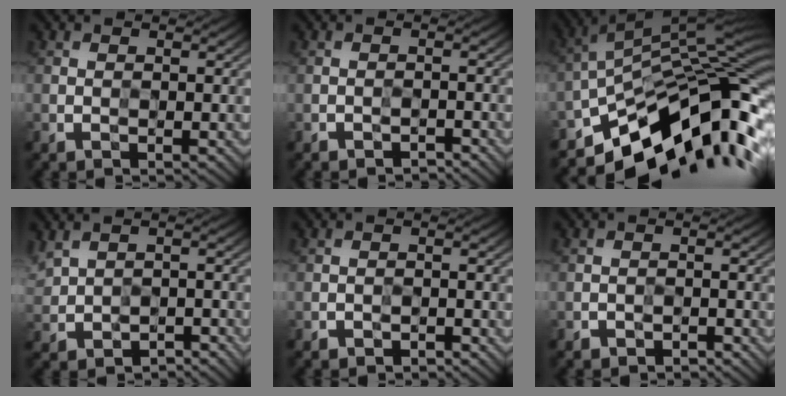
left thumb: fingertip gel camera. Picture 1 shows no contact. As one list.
[{"total": 1.6, "force": [-1.5, 0.6, 0.4], "torque": [-0.001, 0.003, -0.023]}, {"total": 14.9, "force": [-8.0, 5.9, 11.1], "torque": [-0.172, 0.012, -0.150]}, {"total": 4.8, "force": [-0.6, 3.7, 2.9], "torque": [-0.064, -0.020, -0.001]}, {"total": 1.3, "force": [-1.1, 0.6, 0.2], "torque": [0.003, 0.002, -0.020]}, {"total": 1.6, "force": [-1.4, 0.6, 0.3], "torque": [0.001, 0.003, -0.023]}]